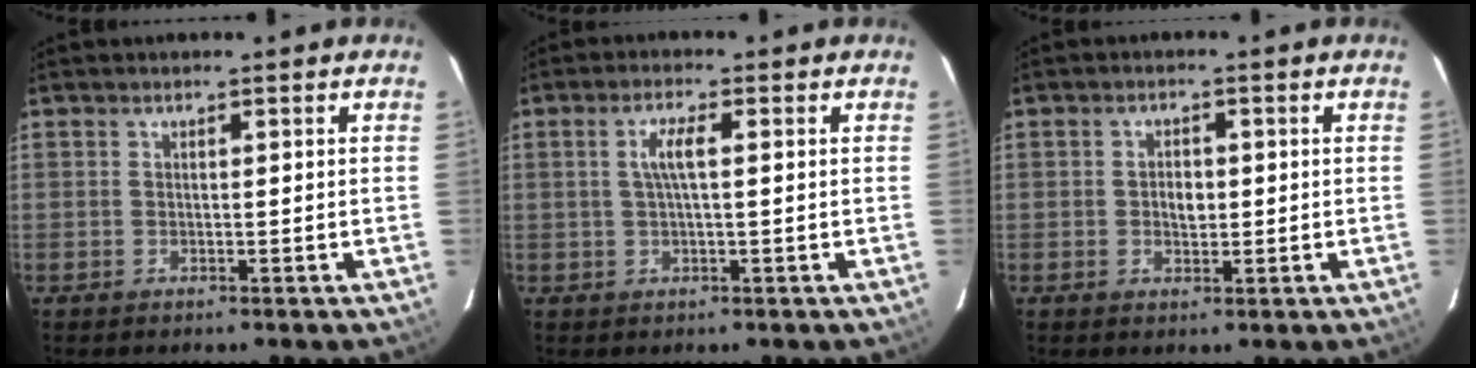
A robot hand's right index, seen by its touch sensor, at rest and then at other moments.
{"total": 3.5, "force": [0.6, 0.5, 3.5], "torque": [-0.067, 0.005, 0.010]}
{"total": 2.6, "force": [0.0, 1.8, 1.9], "torque": [-0.030, 0.005, -0.001]}